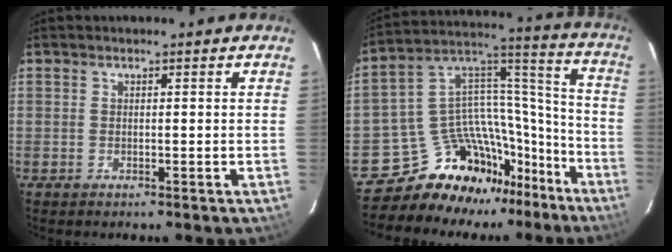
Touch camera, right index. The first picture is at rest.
{"total": 19.7, "force": [-16.8, 9.4, 4.2], "torque": [-0.068, 0.088, -0.264]}